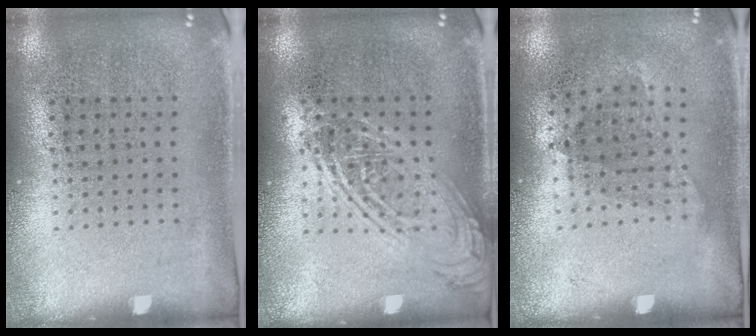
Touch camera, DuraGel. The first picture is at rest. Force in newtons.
{"total": 2.1, "press": 2.1, "slide": 0.1}
{"total": 1.0, "press": 0.8, "slide": 0.6}